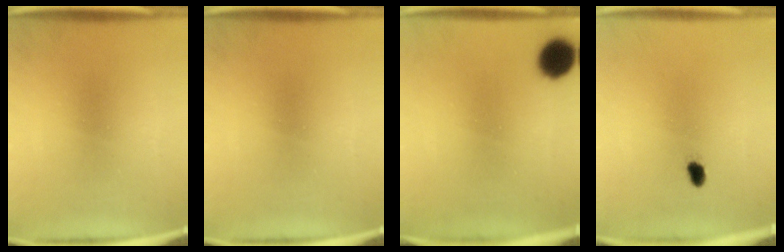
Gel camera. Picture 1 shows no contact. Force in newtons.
{"total": 0.0}
{"total": 8.7}
{"total": 1.8}